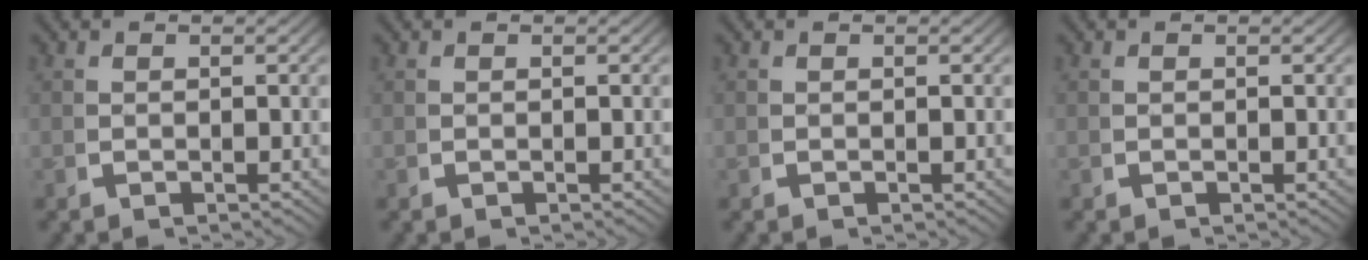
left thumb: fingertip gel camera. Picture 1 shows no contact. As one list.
[{"total": 0.0}, {"total": 0.0}, {"total": 0.0}]